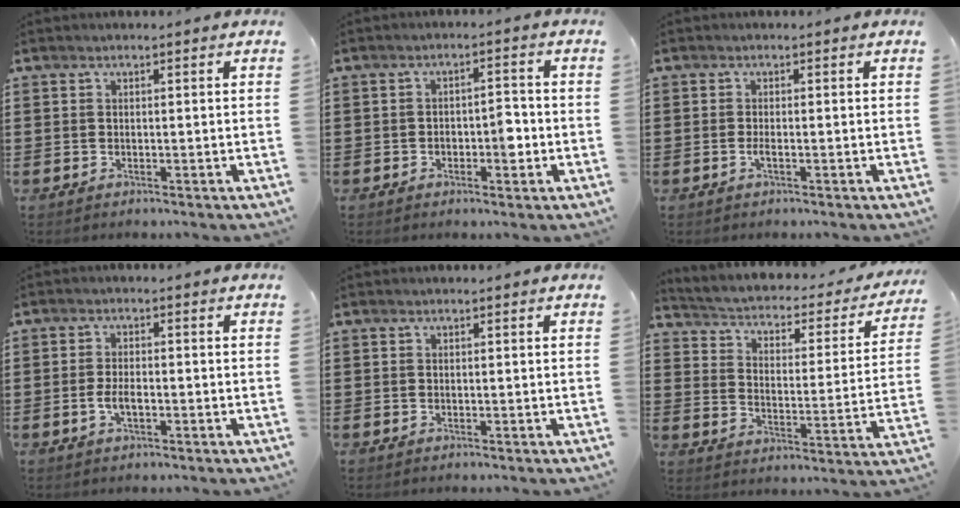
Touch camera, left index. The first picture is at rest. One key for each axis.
{"total": 3.4, "fx": -1.0, "fy": 1.7, "fz": 2.8, "tx": -0.045, "ty": 0.002, "tz": -0.022}
{"total": 1.0, "fx": -0.5, "fy": 0.1, "fz": 0.8, "tx": -0.016, "ty": -0.003, "tz": -0.009}
{"total": 3.2, "fx": -0.9, "fy": 1.4, "fz": 2.8, "tx": -0.066, "ty": -0.001, "tz": -0.020}
{"total": 0.0}
{"total": 1.7, "fx": 1.0, "fy": 0.9, "fz": 1.1, "tx": -0.034, "ty": -0.021, "tz": 0.003}